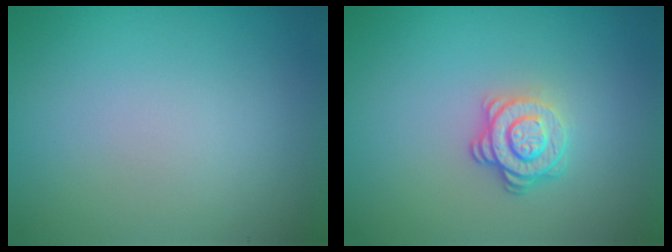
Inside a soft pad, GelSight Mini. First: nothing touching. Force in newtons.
{"total": 2.9, "press": 2.5, "slide": 1.6}